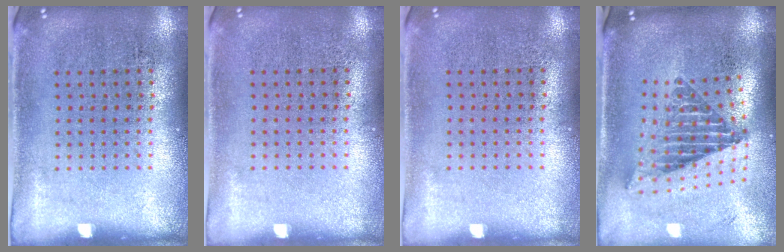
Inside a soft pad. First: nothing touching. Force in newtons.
{"total": 0.0}
{"total": 0.0}
{"total": 2.4, "press": 1.7, "slide": 1.8}